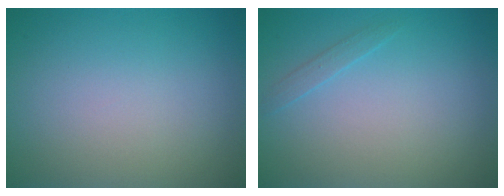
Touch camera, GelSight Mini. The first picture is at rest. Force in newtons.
{"total": 0.8, "press": 0.8, "slide": 0.1}